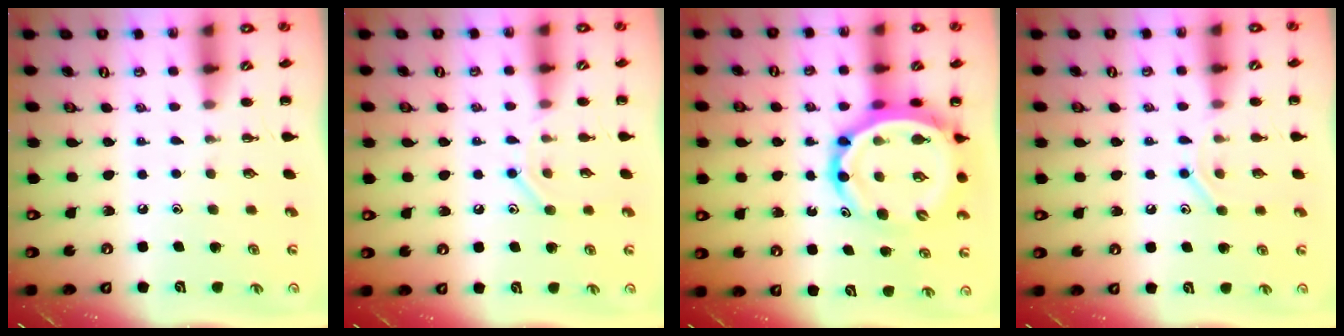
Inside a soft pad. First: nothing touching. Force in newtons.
{"total": 8.3, "press": 8.2, "slide": 1.2}
{"total": 14.2, "press": 13.6, "slide": 4.2}
{"total": 7.8, "press": 7.8, "slide": 1.1}